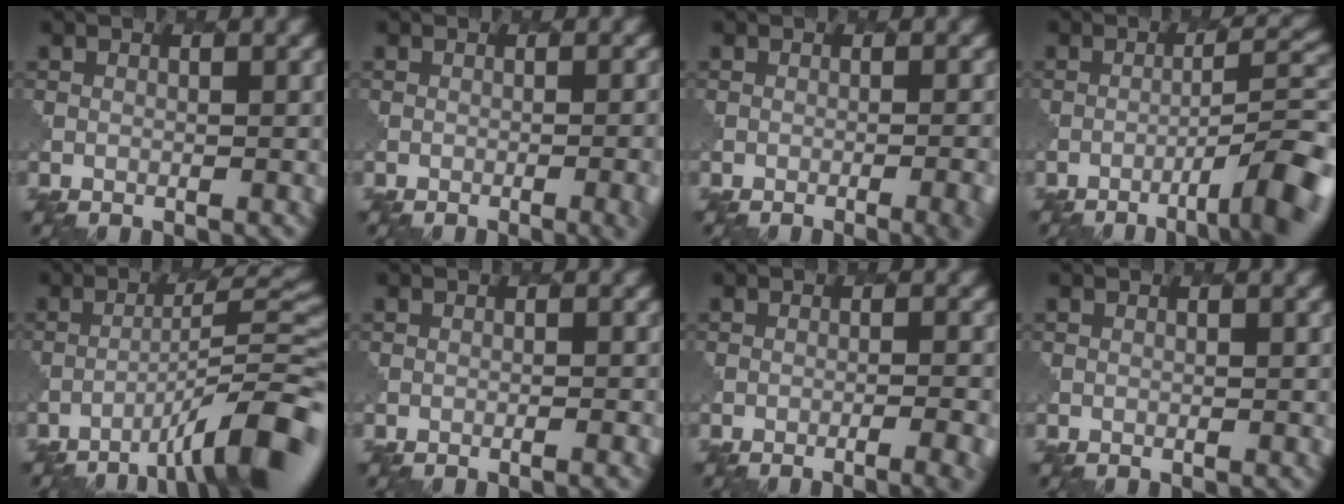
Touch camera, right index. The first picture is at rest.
{"total": 4.3, "force": [-1.3, 1.9, 3.6], "torque": [-0.010, 0.012, -0.014]}
{"total": 4.4, "force": [-1.8, 1.8, 3.6], "torque": [-0.013, 0.013, -0.020]}
{"total": 9.6, "force": [-5.3, 2.0, 7.8], "torque": [-0.104, 0.010, -0.071]}
{"total": 8.7, "force": [-5.4, 1.0, 6.8], "torque": [-0.098, 0.022, -0.089]}
{"total": 1.0, "force": [-0.4, 0.4, 0.9], "torque": [-0.001, 0.008, -0.013]}
{"total": 4.5, "force": [-2.5, 1.6, 3.3], "torque": [-0.021, 0.010, -0.028]}
{"total": 0.0}